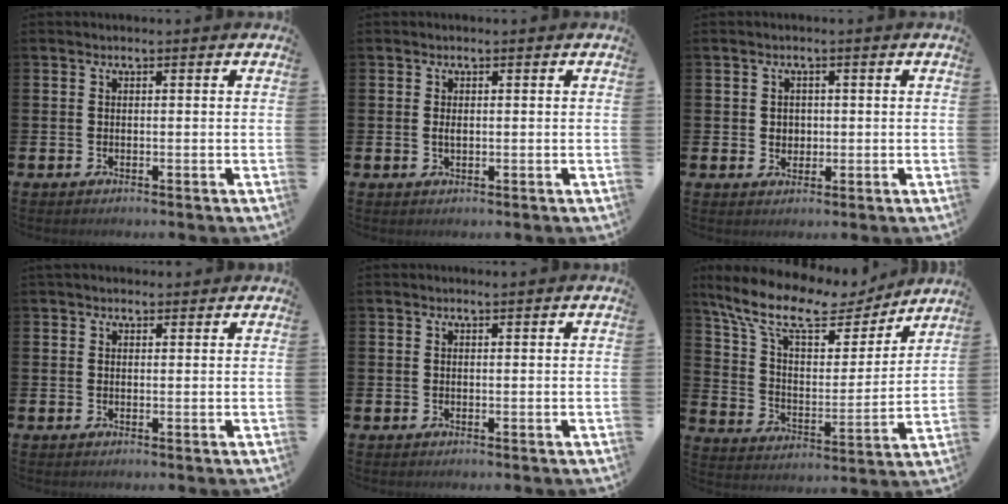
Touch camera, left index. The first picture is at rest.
{"total": 0.9, "force": [0.2, 0.5, 0.7], "torque": [-0.011, 0.002, 0.001]}
{"total": 2.0, "force": [0.6, 1.8, 0.6], "torque": [0.003, 0.002, 0.005]}
{"total": 1.4, "force": [1.2, 0.7, 0.2], "torque": [0.004, 0.003, 0.021]}
{"total": 0.0}
{"total": 12.2, "force": [9.9, 4.3, 5.7], "torque": [-0.149, -0.053, 0.169]}